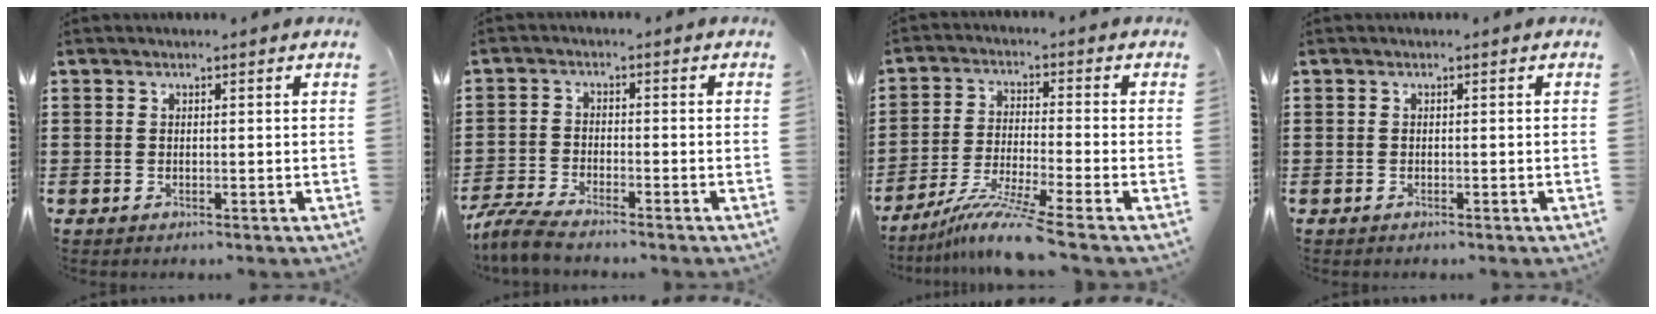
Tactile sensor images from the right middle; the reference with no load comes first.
{"total": 4.6, "force": [-4.3, 0.3, 1.7], "torque": [-0.057, -0.012, -0.090]}
{"total": 8.1, "force": [-6.4, -0.2, 5.0], "torque": [-0.104, -0.018, -0.124]}
{"total": 0.0}